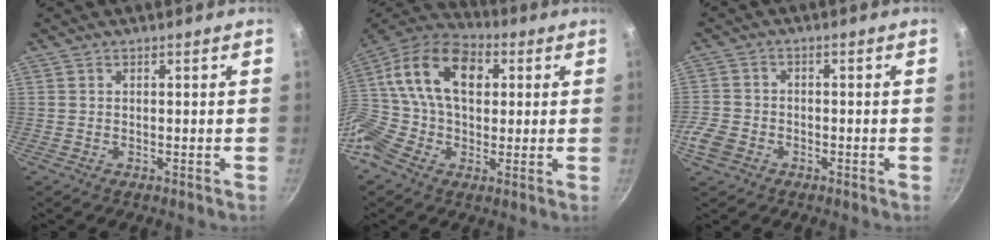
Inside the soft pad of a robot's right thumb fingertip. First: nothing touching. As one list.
[{"total": 18.7, "force": [2.8, 13.0, 13.2], "torque": [-0.246, 0.037, 0.030]}, {"total": 5.9, "force": [-2.8, 4.5, 2.7], "torque": [-0.057, 0.022, -0.059]}]